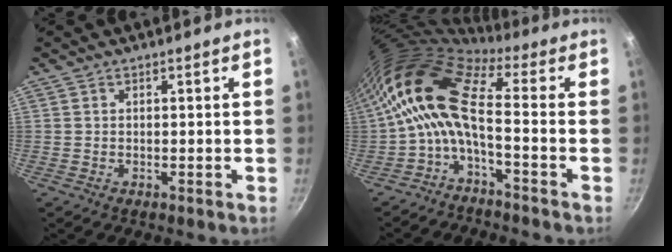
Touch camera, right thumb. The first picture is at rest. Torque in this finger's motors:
{"motor_torque": [-0.32, 1.82, 2.25, -0.52, 0.91]}